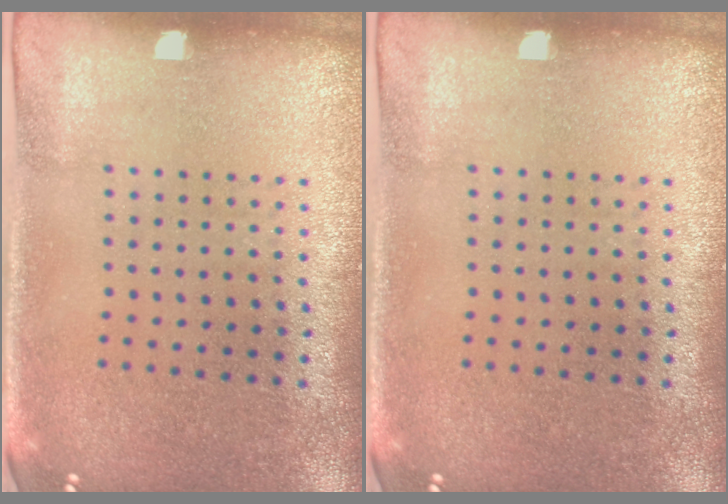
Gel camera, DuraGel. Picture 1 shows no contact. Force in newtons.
{"total": 0.0}